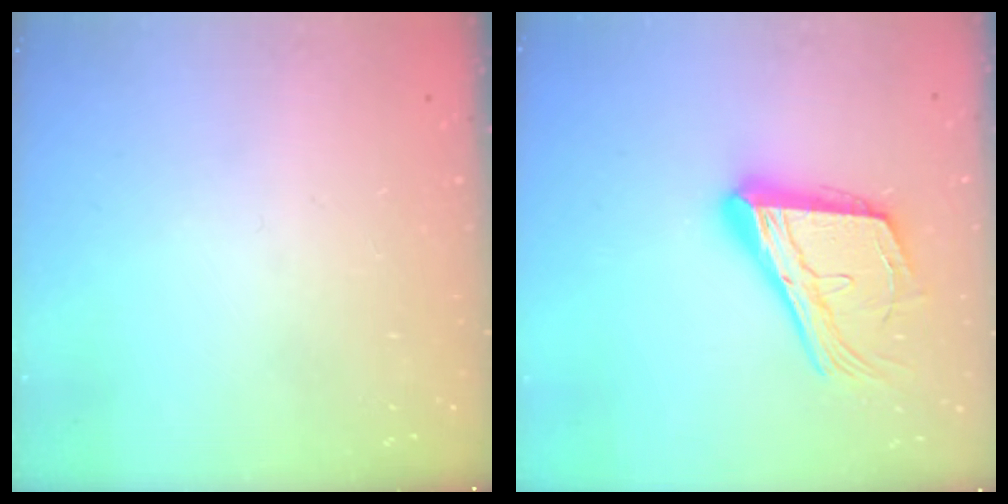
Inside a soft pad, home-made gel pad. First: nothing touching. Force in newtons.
{"total": 21.0, "press": 20.9, "slide": 2.7}